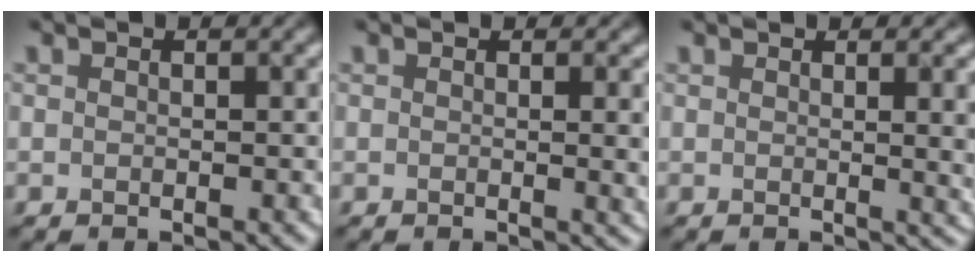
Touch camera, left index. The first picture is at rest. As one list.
[{"total": 2.8, "force": [0.3, 0.9, 2.6], "torque": [-0.019, 0.001, 0.000]}, {"total": 5.1, "force": [0.9, 1.9, 4.6], "torque": [-0.033, 0.002, 0.016]}]